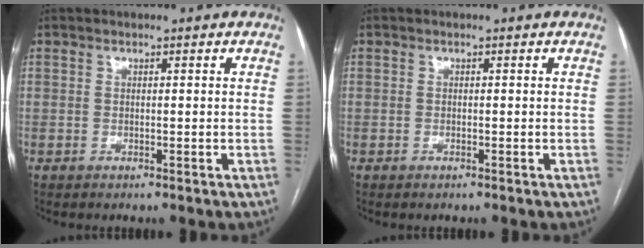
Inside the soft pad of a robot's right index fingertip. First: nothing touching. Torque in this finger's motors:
{"motor_torque": [-0.01, 0.05, -0.04, 0.00]}